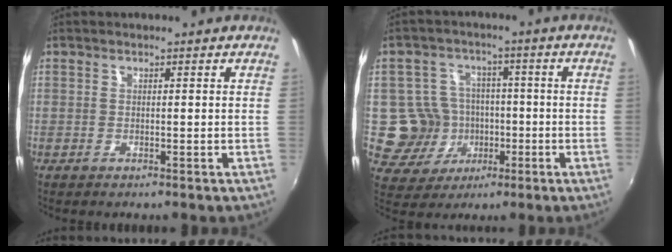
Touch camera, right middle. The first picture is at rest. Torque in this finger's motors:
{"motor_torque": [0.23, -0.28, -0.06, -0.05]}